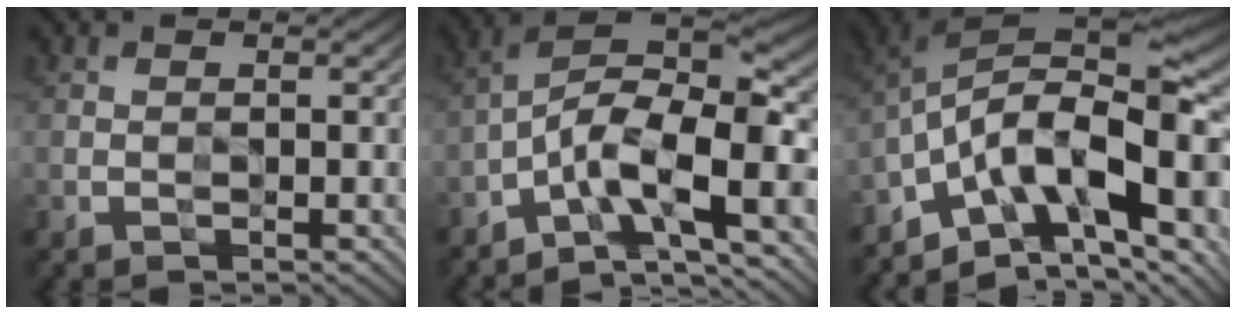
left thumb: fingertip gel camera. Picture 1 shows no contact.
{"total": 12.6, "force": [-6.3, 4.6, 9.9], "torque": [-0.169, -0.007, -0.127]}
{"total": 16.7, "force": [-4.8, 8.6, 13.5], "torque": [-0.243, -0.001, -0.092]}